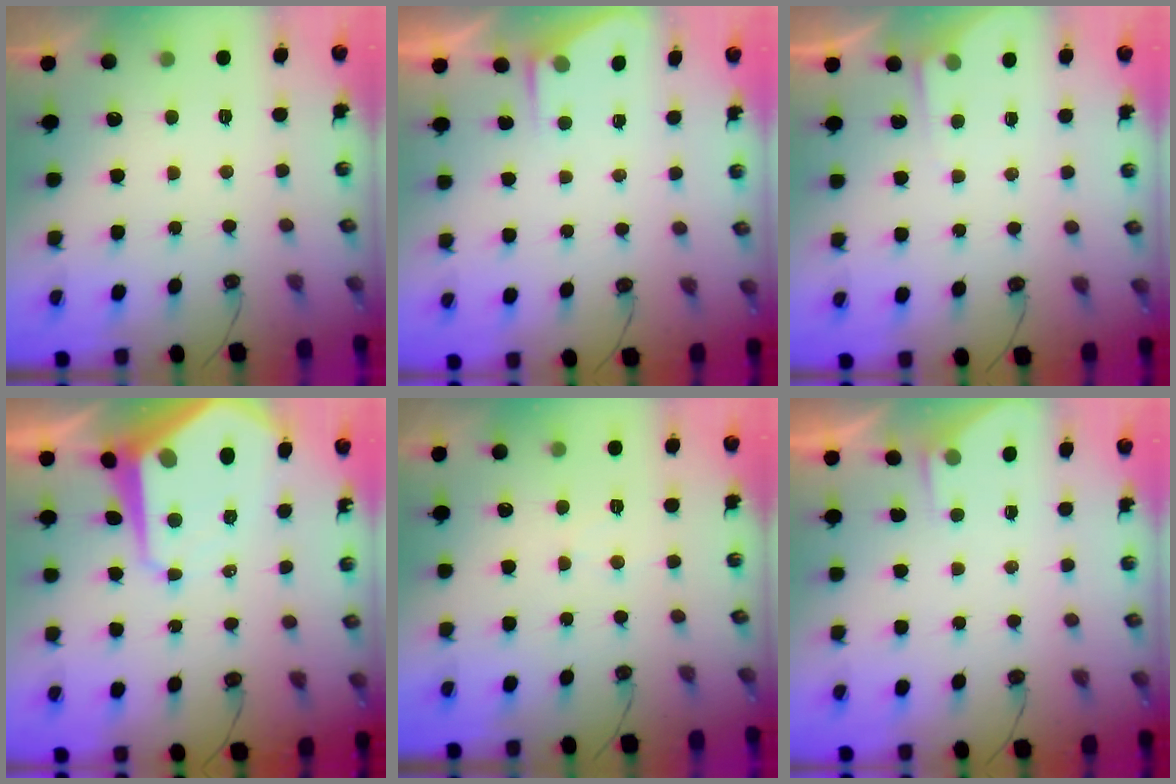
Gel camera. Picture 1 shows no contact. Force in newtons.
{"total": 2.6, "press": 2.5, "slide": 0.4}
{"total": 3.4, "press": 3.4, "slide": 0.4}
{"total": 11.8, "press": 11.8, "slide": 1.2}
{"total": 3.9, "press": 3.9, "slide": 0.6}
{"total": 1.4, "press": 1.3, "slide": 0.2}